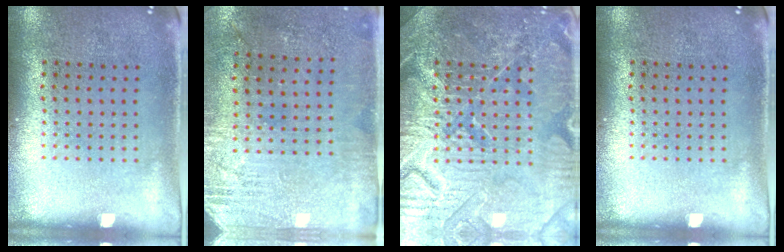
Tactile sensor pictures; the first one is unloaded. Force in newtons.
{"total": 2.8, "press": 2.5, "slide": 1.3}
{"total": 7.8, "press": 7.7, "slide": 1.0}
{"total": 0.0}